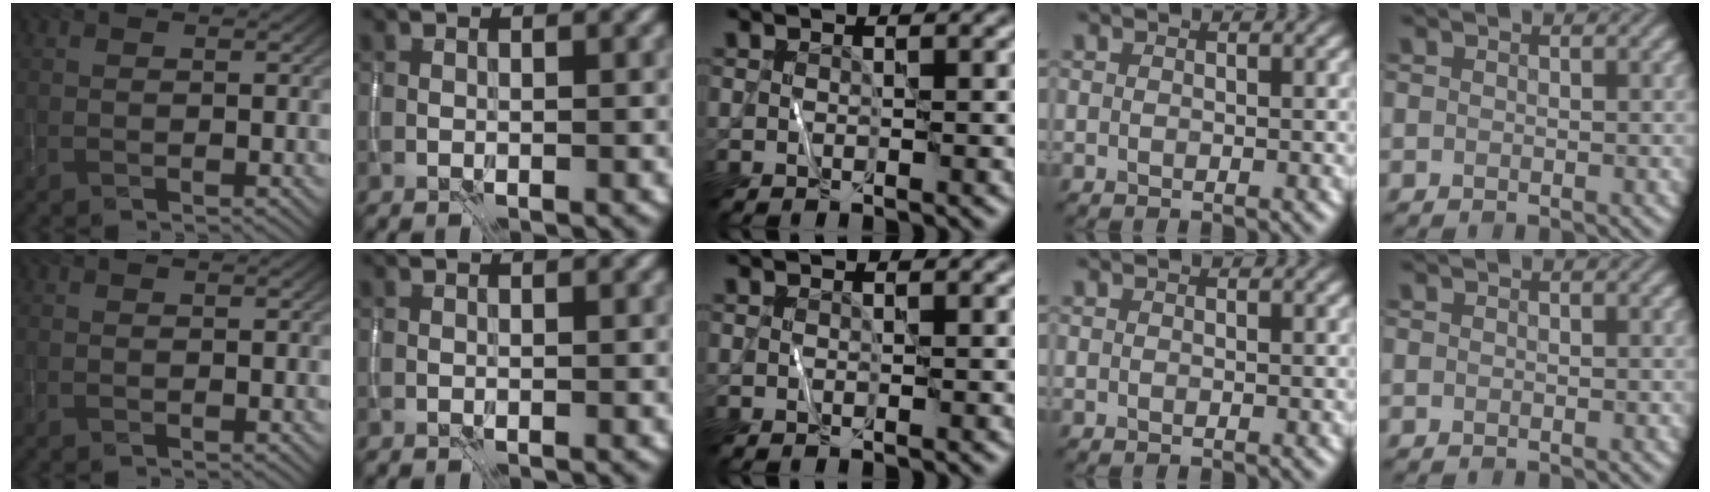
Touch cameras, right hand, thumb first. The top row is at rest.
{}